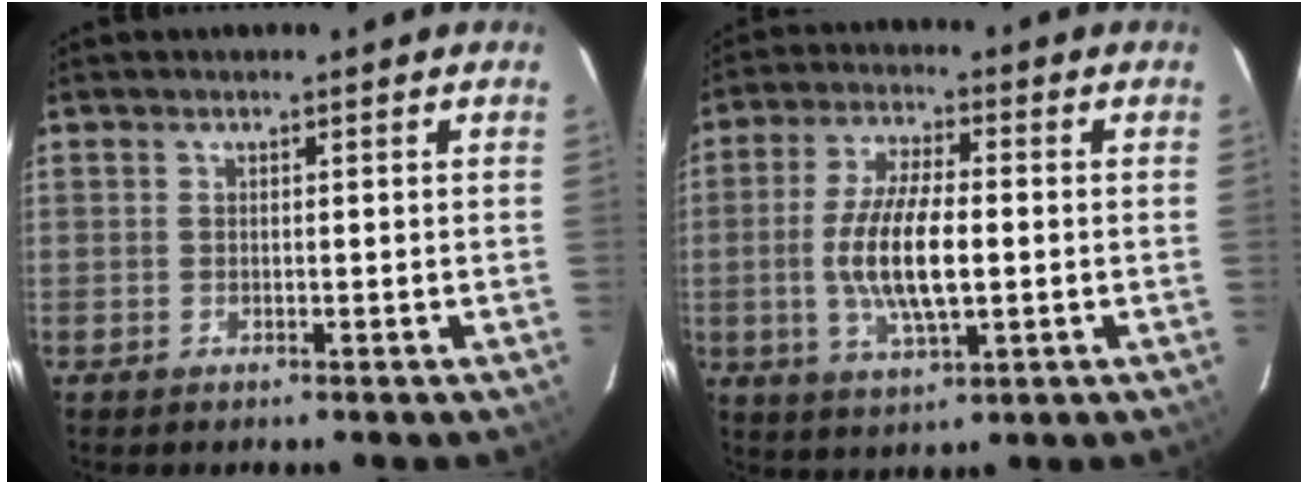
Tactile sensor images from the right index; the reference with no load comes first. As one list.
[{"total": 11.8, "force": [-1.2, 4.1, 11.0], "torque": [-0.221, -0.001, -0.022]}]